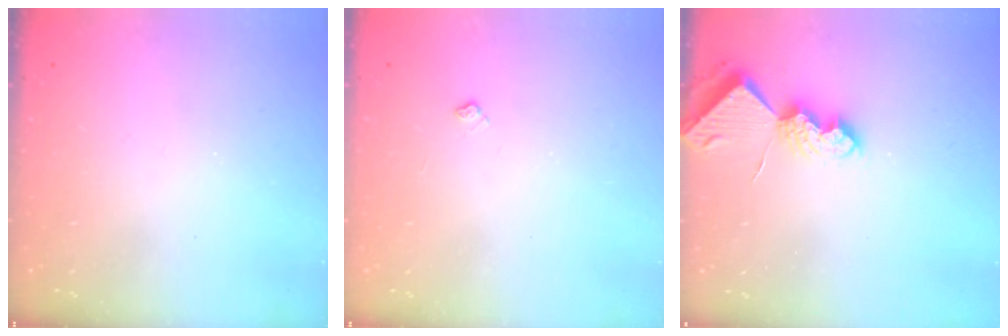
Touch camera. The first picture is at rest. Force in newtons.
{"total": 3.1, "press": 3.1, "slide": 0.4}
{"total": 7.4, "press": 7.3, "slide": 0.8}